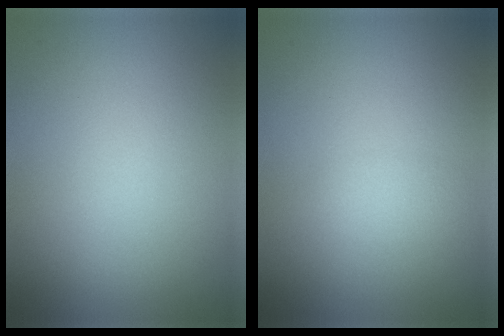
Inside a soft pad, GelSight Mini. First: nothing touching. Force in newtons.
{"total": 1.2, "press": 1.2, "slide": 0.0}